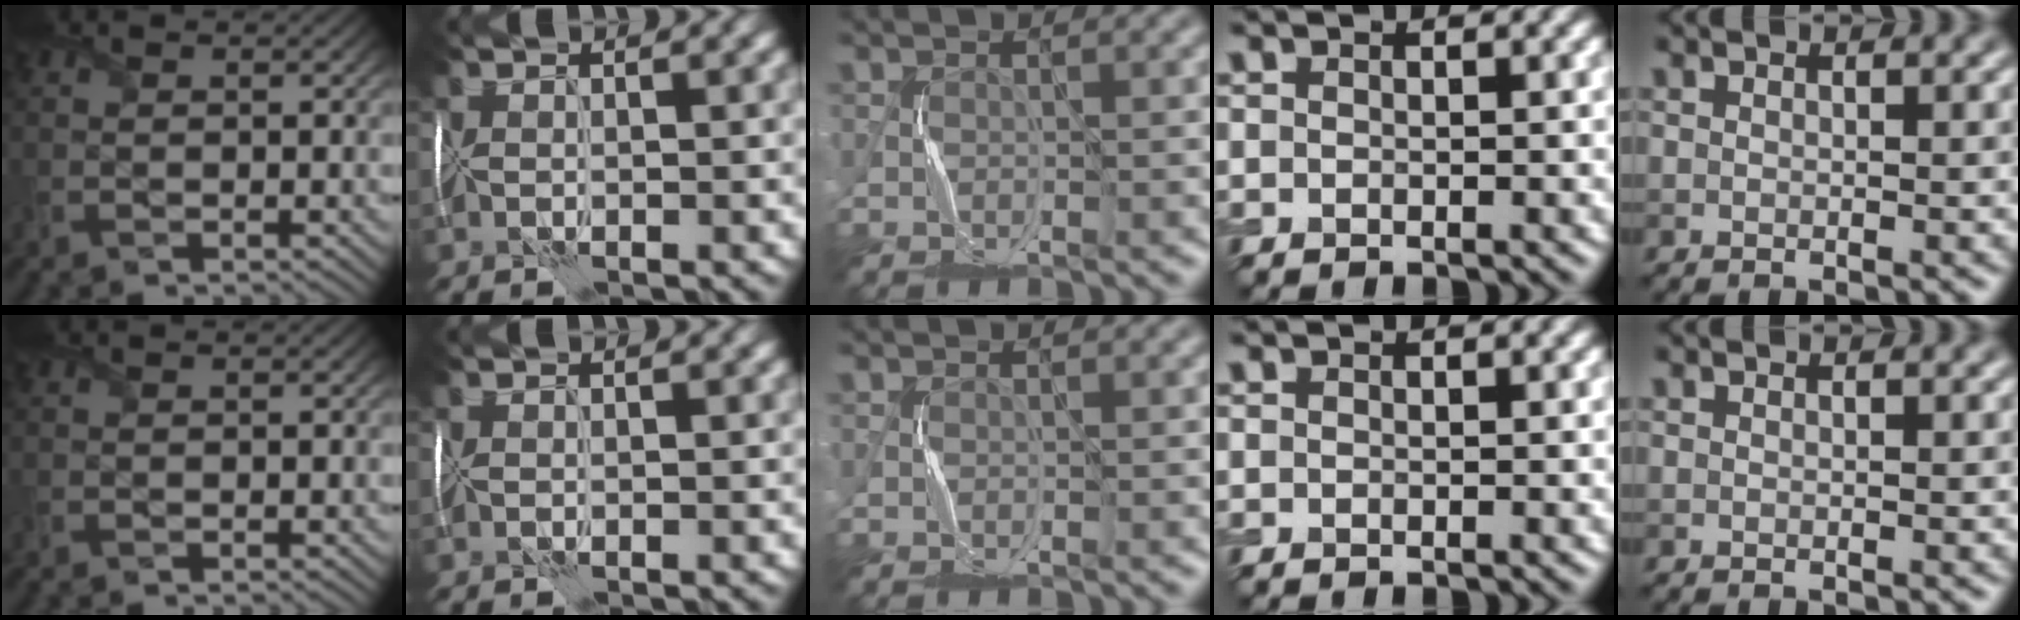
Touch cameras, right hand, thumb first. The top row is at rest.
{}